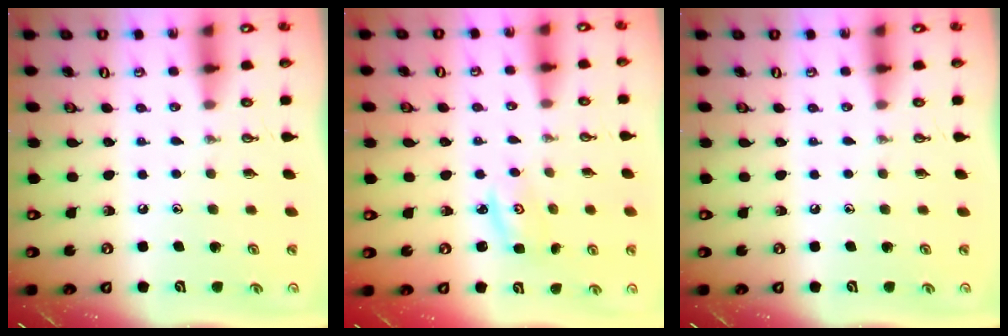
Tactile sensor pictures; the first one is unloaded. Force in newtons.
{"total": 2.3, "press": 2.3, "slide": 0.2}
{"total": 0.0}